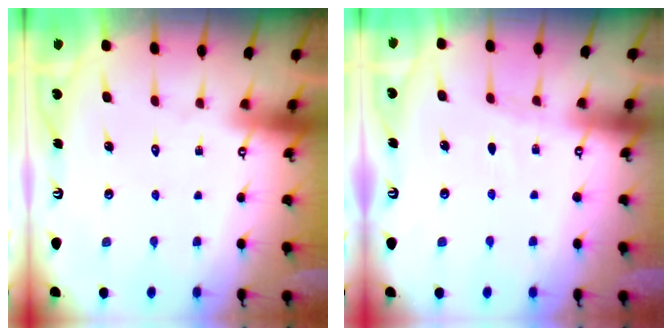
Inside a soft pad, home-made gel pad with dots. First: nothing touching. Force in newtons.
{"total": 2.4, "press": 2.4, "slide": 0.4}